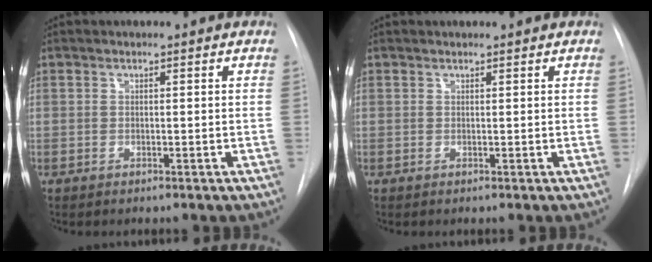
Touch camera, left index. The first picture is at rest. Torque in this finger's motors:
{"motor_torque": [0.64, -0.95, 0.01, -0.01]}